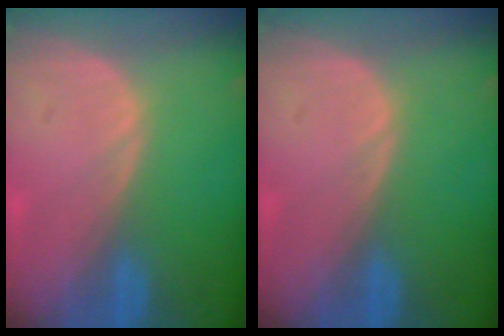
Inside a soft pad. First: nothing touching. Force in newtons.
{"total": 0.0}